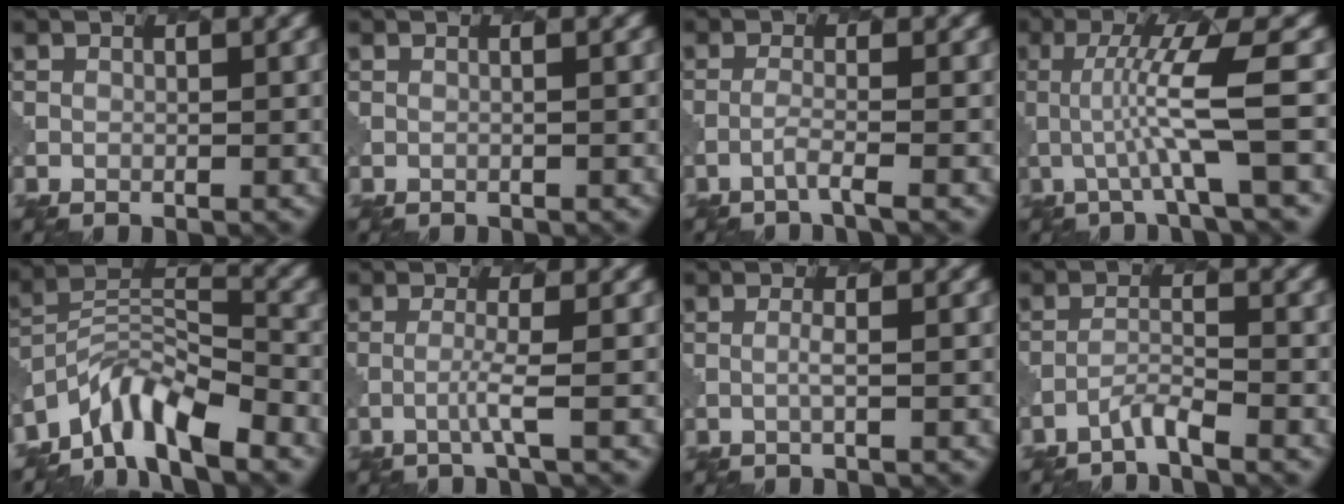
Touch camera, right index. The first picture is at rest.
{"total": 0.6, "force": [0.2, 0.3, 0.6], "torque": [-0.005, -0.003, -0.006]}
{"total": 1.6, "force": [-0.9, 0.2, 1.3], "torque": [-0.015, 0.003, -0.031]}
{"total": 5.3, "force": [-0.4, 0.5, 5.2], "torque": [-0.099, 0.004, -0.006]}
{"total": 6.8, "force": [-5.7, 1.9, 3.3], "torque": [-0.050, 0.001, -0.114]}
{"total": 1.7, "force": [-0.4, 0.1, 1.7], "torque": [-0.030, 0.001, -0.017]}
{"total": 0.9, "force": [0.1, 0.2, 0.9], "torque": [-0.015, 0.000, -0.001]}
{"total": 1.7, "force": [-1.6, 0.0, 0.8], "torque": [-0.012, 0.005, -0.039]}